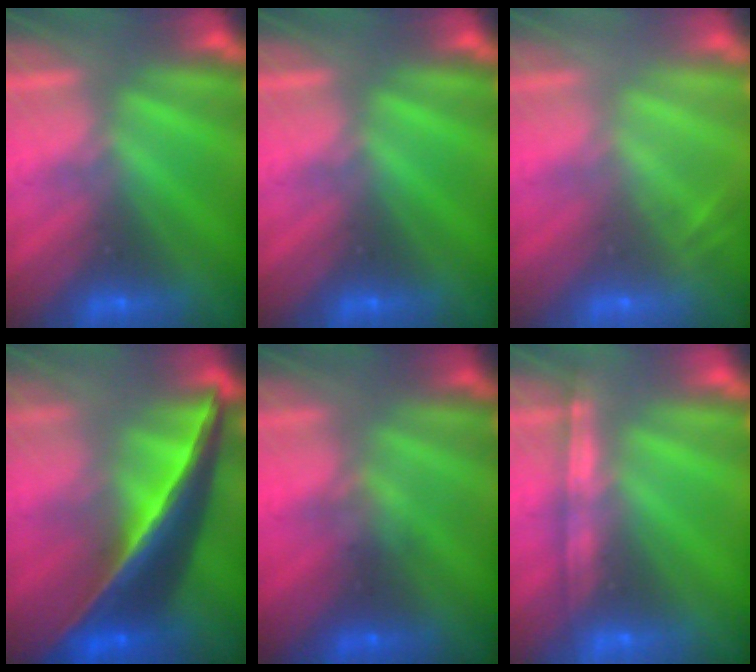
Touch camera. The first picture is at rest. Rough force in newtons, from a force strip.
{"total": 0.0}
{"total": 2.0}
{"total": 6.9}
{"total": 1.2}
{"total": 1.1}